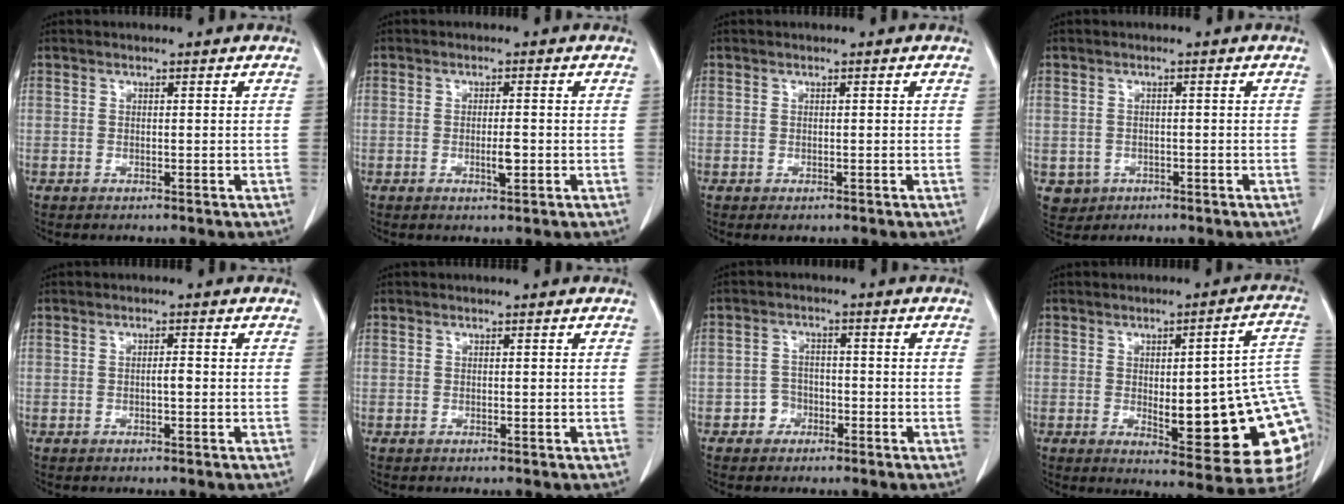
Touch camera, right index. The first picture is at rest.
{"total": 2.6, "force": [-0.6, 0.5, 2.5], "torque": [-0.044, -0.002, -0.008]}
{"total": 0.8, "force": [-0.3, 0.5, 0.5], "torque": [-0.004, 0.001, -0.001]}
{"total": 3.0, "force": [-1.1, 2.8, 0.3], "torque": [0.000, 0.006, -0.011]}
{"total": 1.2, "force": [-0.3, 0.2, 1.1], "torque": [-0.019, 0.002, -0.005]}
{"total": 0.0}
{"total": 3.0, "force": [-1.6, 2.5, 0.4], "torque": [-0.001, 0.013, -0.031]}
{"total": 20.9, "force": [-1.1, 4.6, 20.3], "torque": [-0.182, 0.012, 0.002]}